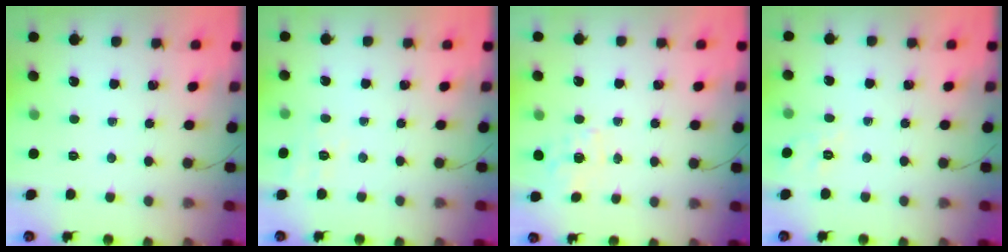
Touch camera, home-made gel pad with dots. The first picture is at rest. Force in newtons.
{"total": 8.0, "press": 7.7, "slide": 2.1}
{"total": 1.0, "press": 0.7, "slide": 0.7}
{"total": 1.7, "press": 0.3, "slide": 1.6}